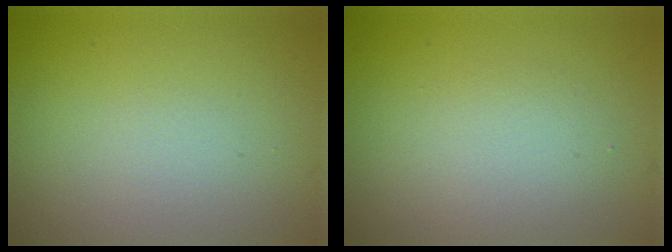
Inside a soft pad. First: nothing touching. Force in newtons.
{"total": 2.4, "press": 2.4, "slide": 0.3}